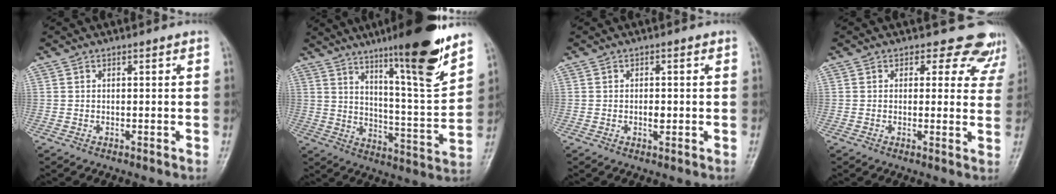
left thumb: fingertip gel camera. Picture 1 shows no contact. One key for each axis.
{"total": 17.5, "fx": 11.9, "fy": 1.7, "fz": 12.7, "tx": -0.173, "ty": -0.076, "tz": 0.188}
{"total": 1.9, "fx": -0.2, "fy": 1.0, "fz": 1.5, "tx": -0.022, "ty": -0.001, "tz": -0.005}
{"total": 8.4, "fx": 6.9, "fy": 4.7, "fz": 1.0, "tx": 0.047, "ty": -0.031, "tz": 0.048}